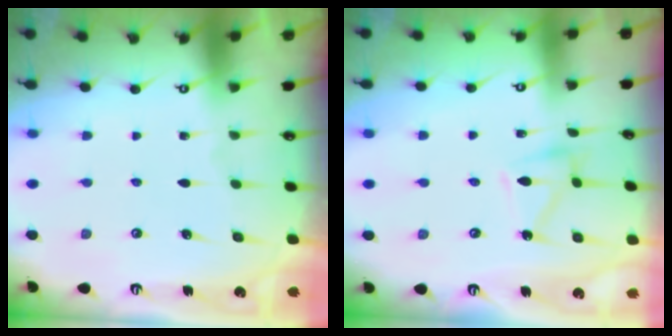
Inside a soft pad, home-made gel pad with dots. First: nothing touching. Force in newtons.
{"total": 6.7, "press": 6.7, "slide": 0.3}